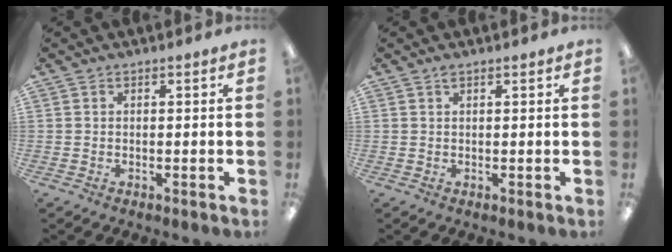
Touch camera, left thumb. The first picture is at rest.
{"total": 0.8, "force": [0.6, 0.2, 0.5], "torque": [-0.011, 0.002, 0.010]}